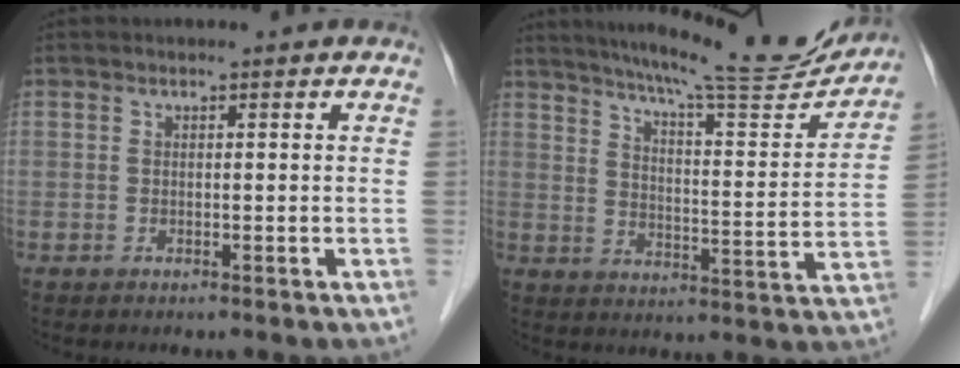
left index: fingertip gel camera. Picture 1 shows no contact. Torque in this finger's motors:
{"motor_torque": [0.38, -0.97, 0.29, 0.05]}